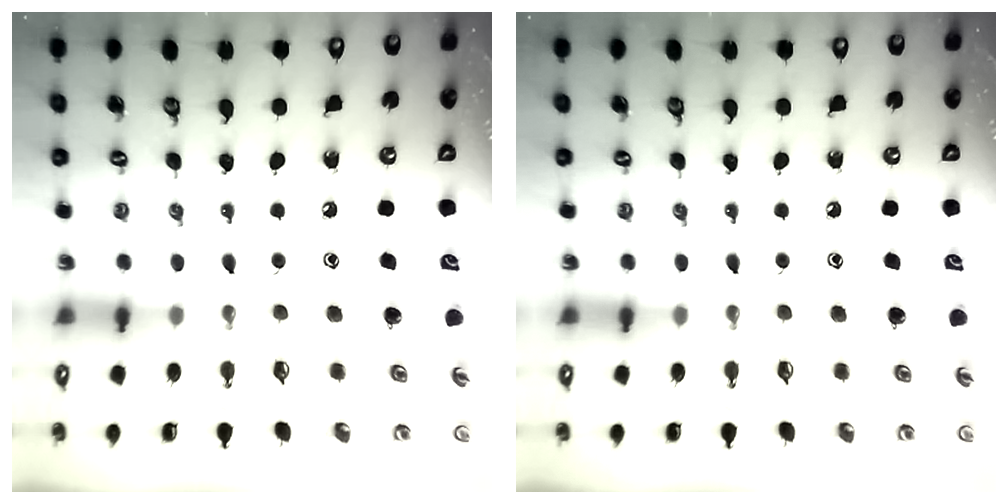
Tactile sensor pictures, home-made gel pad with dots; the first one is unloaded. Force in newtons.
{"total": 0.0}